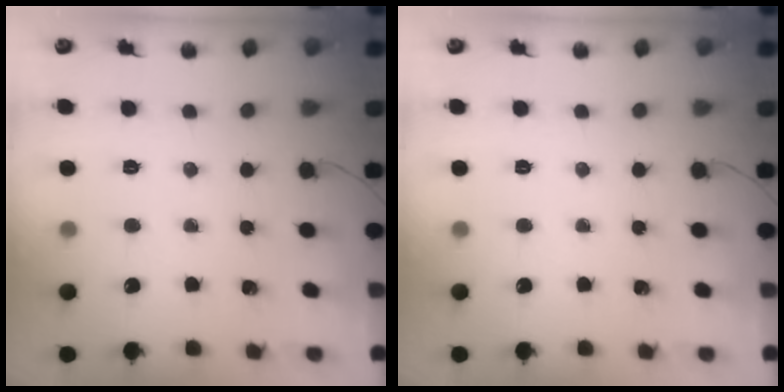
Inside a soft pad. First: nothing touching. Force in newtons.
{"total": 0.0}